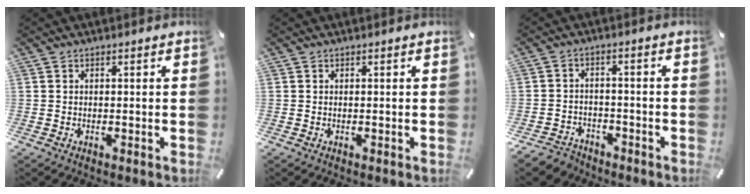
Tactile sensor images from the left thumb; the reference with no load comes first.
{"total": 0.0}
{"total": 4.4, "force": [-3.5, 2.5, 0.8], "torque": [-0.023, 0.018, -0.073]}